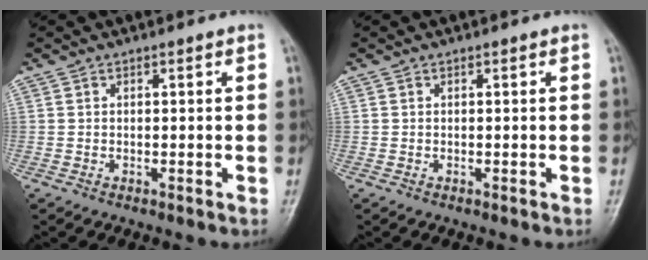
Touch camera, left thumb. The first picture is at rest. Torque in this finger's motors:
{"motor_torque": [0.00, 0.00, -0.05, 0.03, 0.00]}